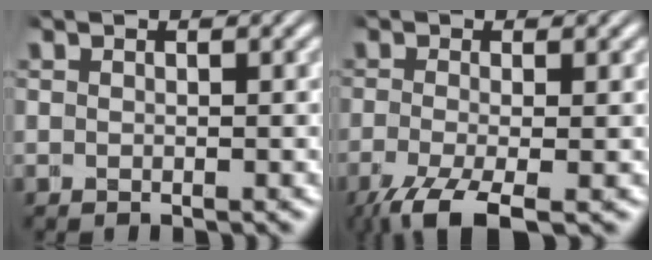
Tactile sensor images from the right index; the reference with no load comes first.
{"total": 5.5, "force": [-3.7, 1.9, 3.6], "torque": [-0.078, -0.041, -0.035]}